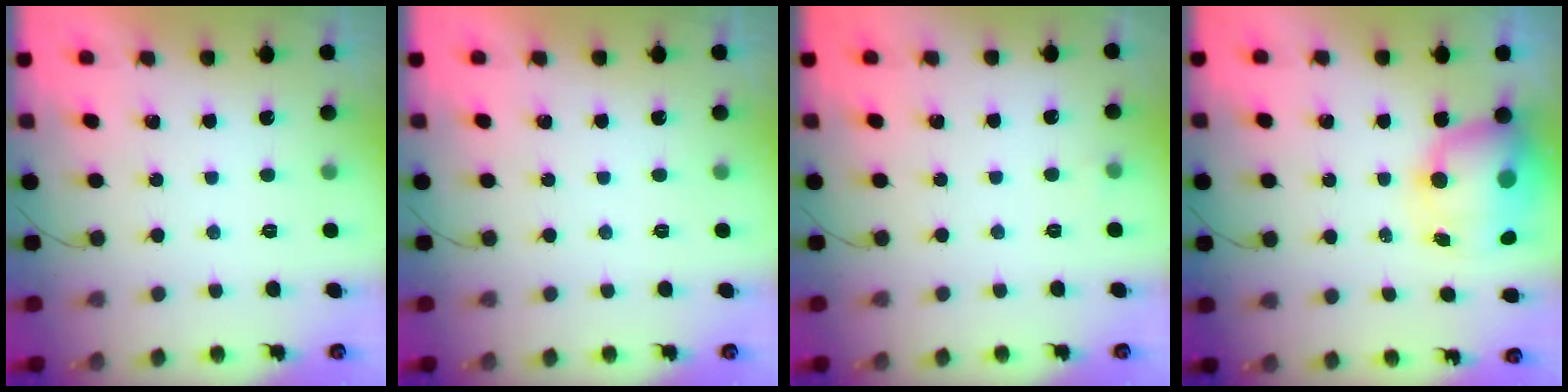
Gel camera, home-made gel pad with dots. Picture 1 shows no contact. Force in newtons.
{"total": 0.0}
{"total": 2.8, "press": 2.5, "slide": 1.1}
{"total": 12.2, "press": 11.8, "slide": 3.0}